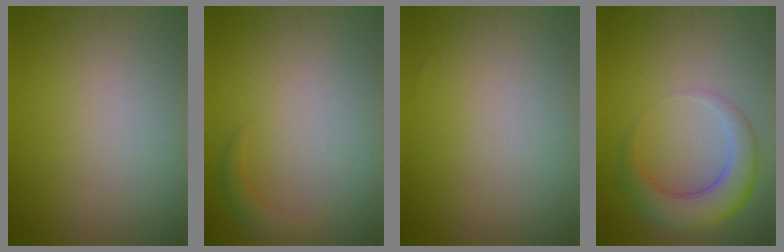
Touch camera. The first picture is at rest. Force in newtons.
{"total": 1.2, "press": 1.2, "slide": 0.1}
{"total": 0.0}
{"total": 4.6, "press": 4.6, "slide": 0.2}